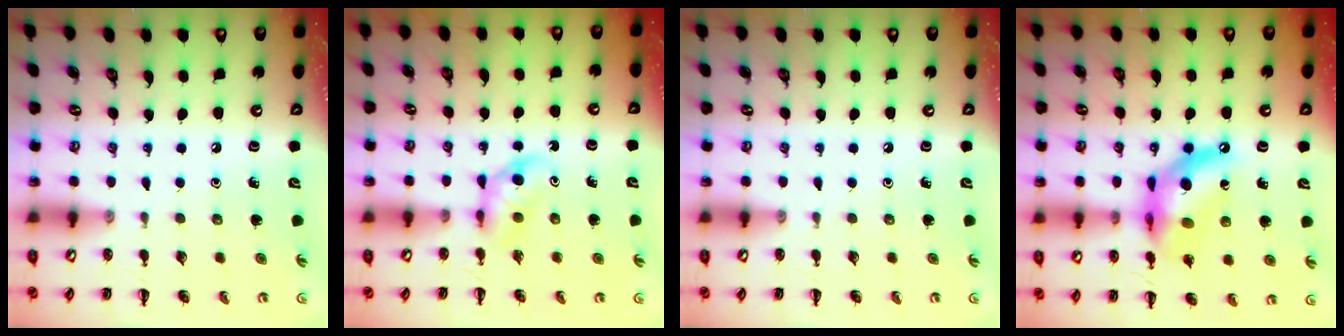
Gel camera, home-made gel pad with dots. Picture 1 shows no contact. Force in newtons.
{"total": 3.9, "press": 3.6, "slide": 1.5}
{"total": 0.0}
{"total": 13.8, "press": 13.3, "slide": 3.6}